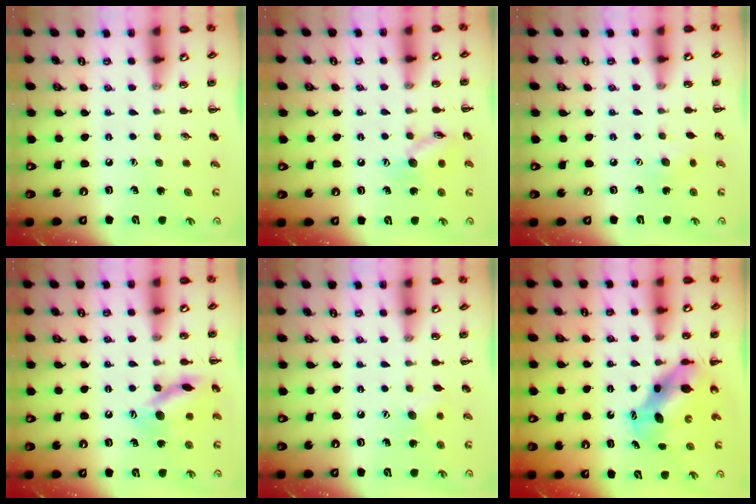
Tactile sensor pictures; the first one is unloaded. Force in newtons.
{"total": 9.4, "press": 9.4, "slide": 0.5}
{"total": 3.9, "press": 3.8, "slide": 0.9}
{"total": 13.5, "press": 13.5, "slide": 1.3}
{"total": 7.3, "press": 7.1, "slide": 1.4}
{"total": 7.3, "press": 7.0, "slide": 2.0}